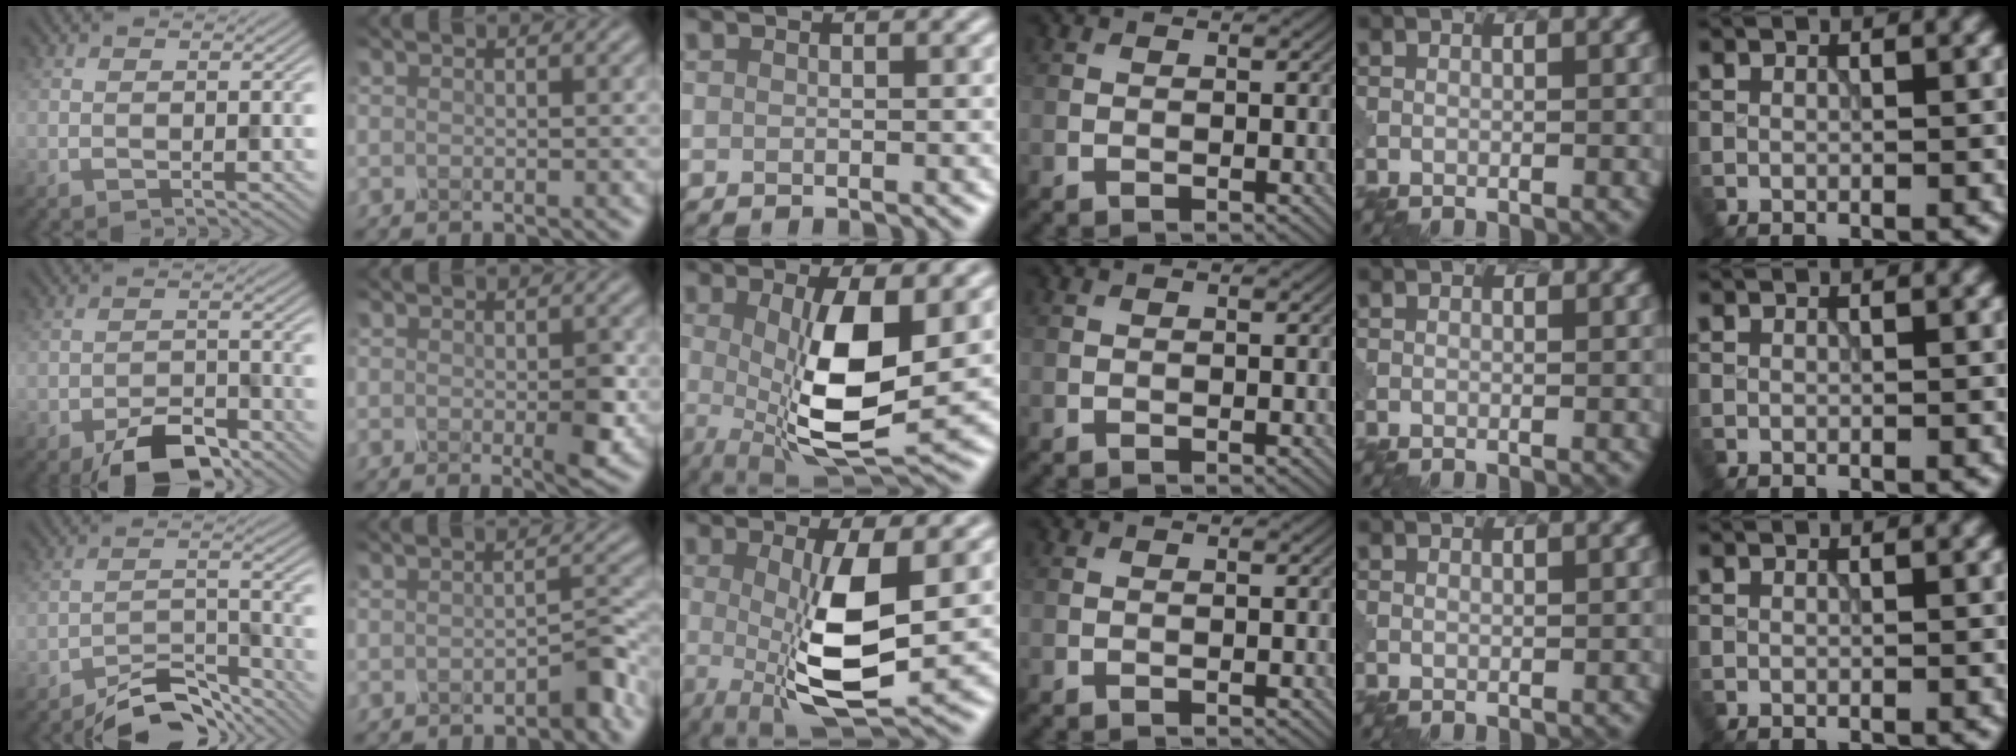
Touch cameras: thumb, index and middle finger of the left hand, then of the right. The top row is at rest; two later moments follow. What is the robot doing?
{"motion": "press", "object": "mechanical pencil"}